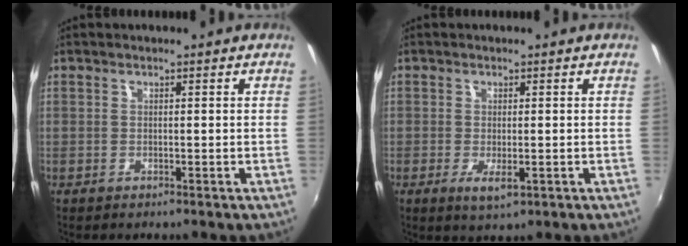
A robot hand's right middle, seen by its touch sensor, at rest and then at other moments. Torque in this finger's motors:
{"motor_torque": [0.14, -0.14, 0.04, 0.01]}